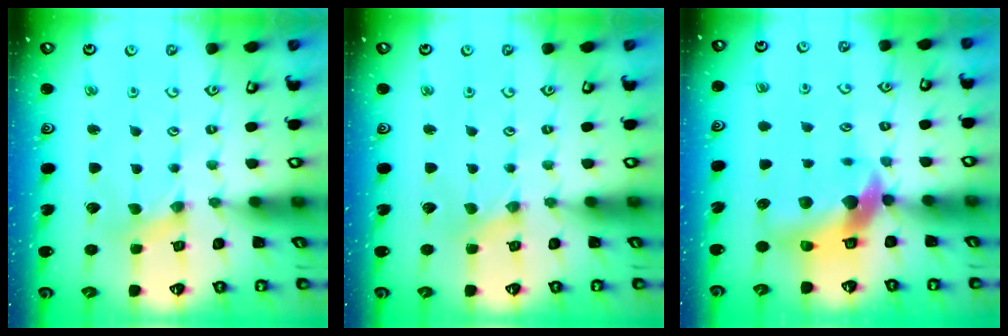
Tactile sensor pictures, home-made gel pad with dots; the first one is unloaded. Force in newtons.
{"total": 0.0}
{"total": 12.0, "press": 11.9, "slide": 1.9}